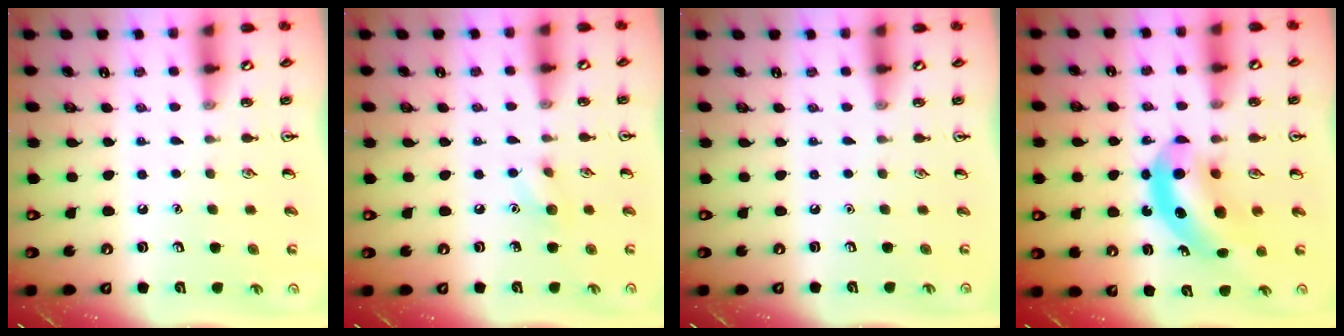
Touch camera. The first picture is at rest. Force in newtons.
{"total": 6.6, "press": 6.4, "slide": 1.7}
{"total": 0.0}
{"total": 9.4, "press": 9.0, "slide": 2.9}